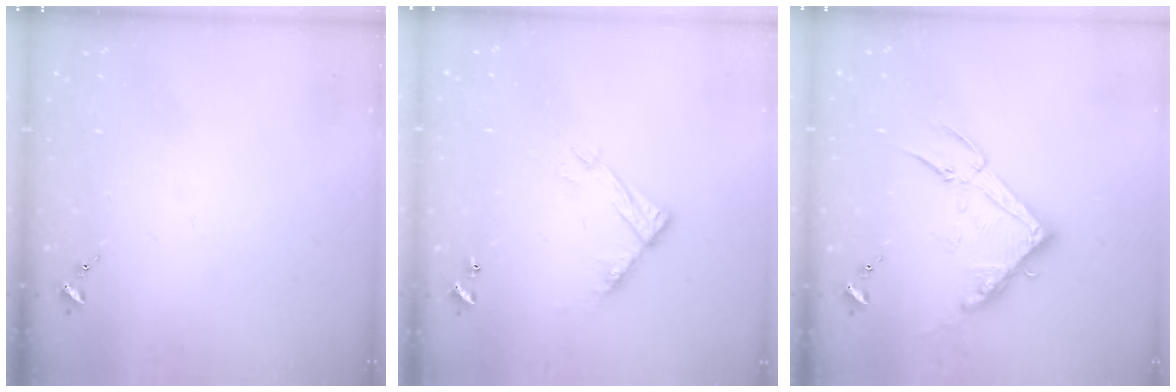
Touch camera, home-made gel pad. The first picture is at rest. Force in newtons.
{"total": 11.1, "press": 11.0, "slide": 0.5}
{"total": 15.6, "press": 15.6, "slide": 0.6}